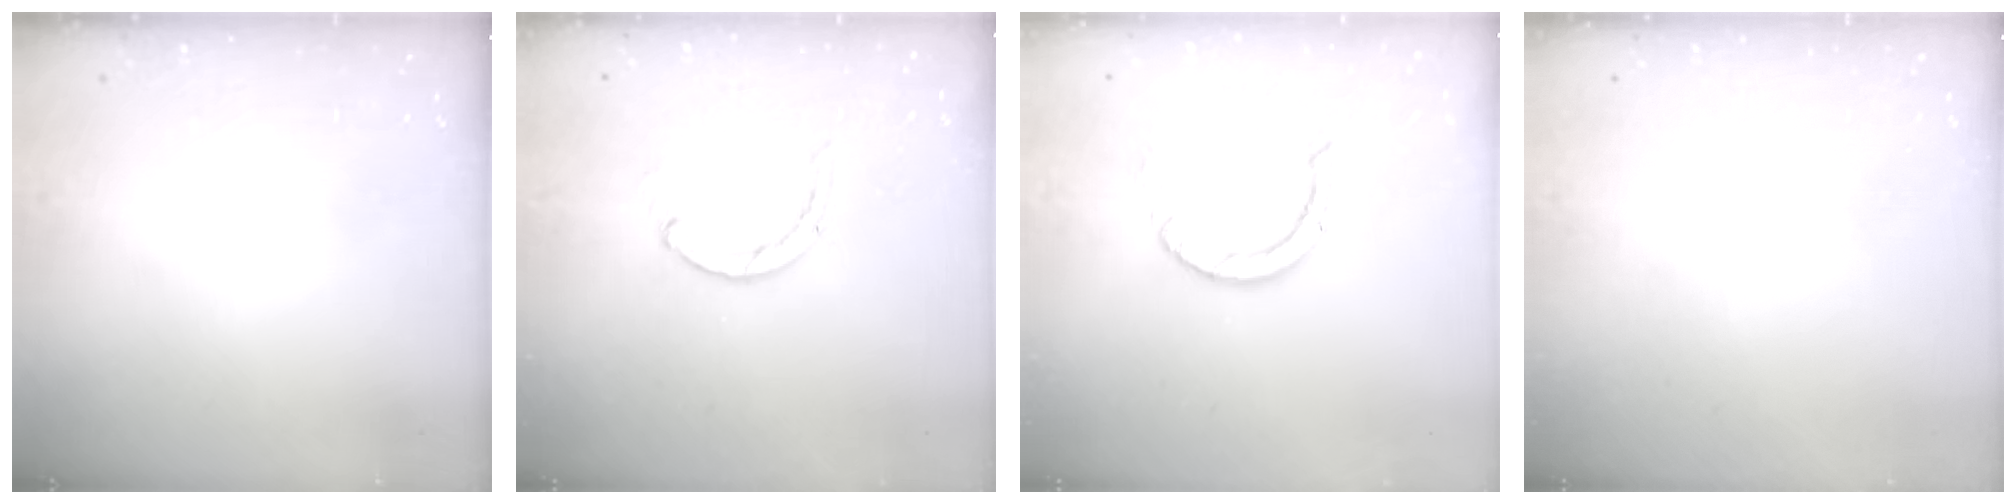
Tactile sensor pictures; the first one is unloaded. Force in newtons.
{"total": 2.8, "press": 2.8, "slide": 0.5}
{"total": 2.9, "press": 2.9, "slide": 0.2}
{"total": 0.0}